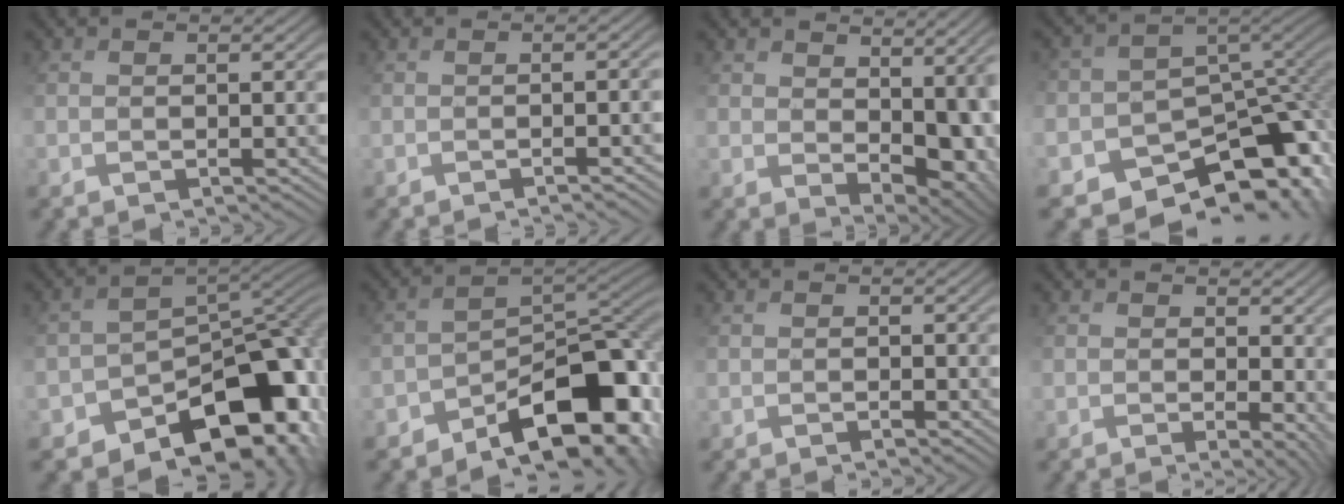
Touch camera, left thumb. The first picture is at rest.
{"total": 3.7, "force": [-1.8, 0.7, 3.2], "torque": [-0.023, 0.008, -0.007]}
{"total": 11.5, "force": [1.2, 7.4, 8.7], "torque": [-0.157, -0.040, 0.056]}
{"total": 13.0, "force": [-7.6, 9.2, 5.2], "torque": [-0.106, 0.002, -0.101]}
{"total": 11.6, "force": [-6.3, 7.1, 6.8], "torque": [-0.082, -0.016, -0.086]}
{"total": 11.8, "force": [-6.7, 5.5, 8.0], "torque": [-0.104, -0.005, -0.109]}
{"total": 1.3, "force": [0.2, 1.1, 0.8], "torque": [-0.017, 0.000, 0.002]}
{"total": 6.8, "force": [-0.3, 4.0, 5.5], "torque": [-0.099, -0.015, 0.018]}